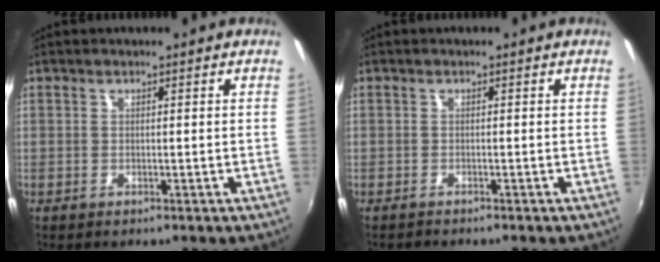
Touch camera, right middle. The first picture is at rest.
{"total": 1.0, "force": [-1.0, 0.1, 0.1], "torque": [-0.005, -0.005, -0.018]}